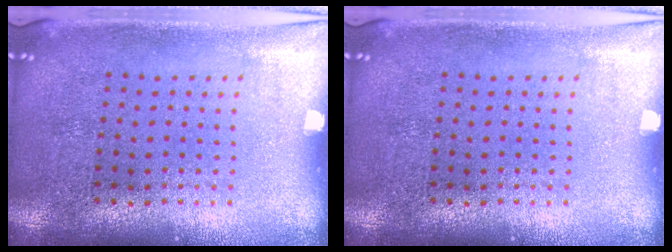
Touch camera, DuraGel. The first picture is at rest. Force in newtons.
{"total": 0.0}